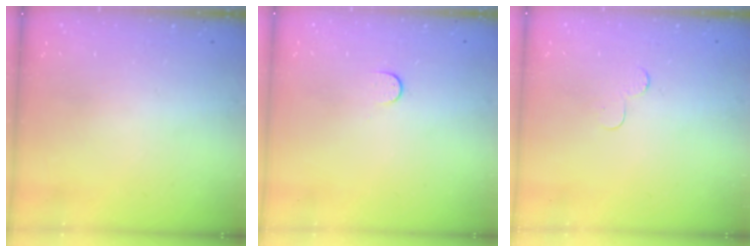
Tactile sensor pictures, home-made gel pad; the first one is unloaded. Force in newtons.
{"total": 3.9, "press": 3.9, "slide": 0.5}
{"total": 3.7, "press": 3.7, "slide": 0.4}